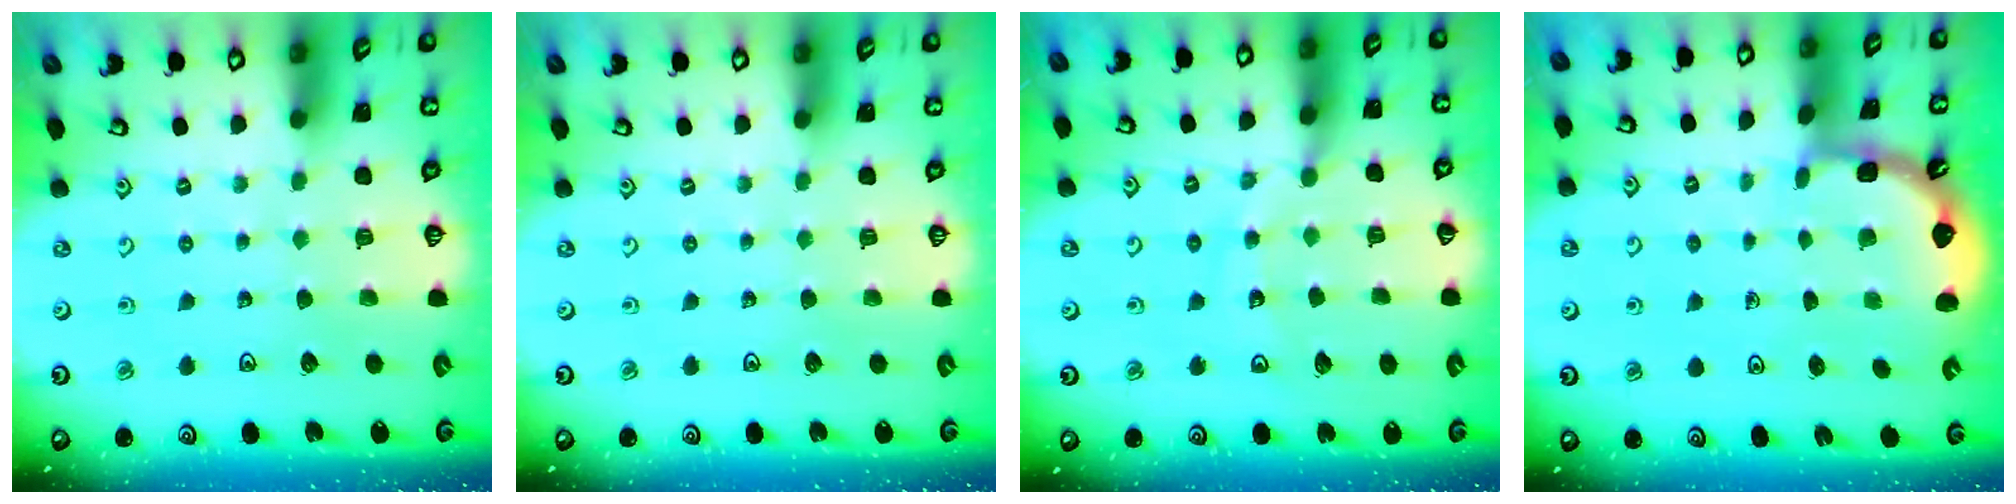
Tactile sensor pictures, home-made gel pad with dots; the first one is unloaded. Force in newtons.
{"total": 0.0}
{"total": 10.9, "press": 10.8, "slide": 1.4}
{"total": 2.0, "press": 2.0, "slide": 0.2}